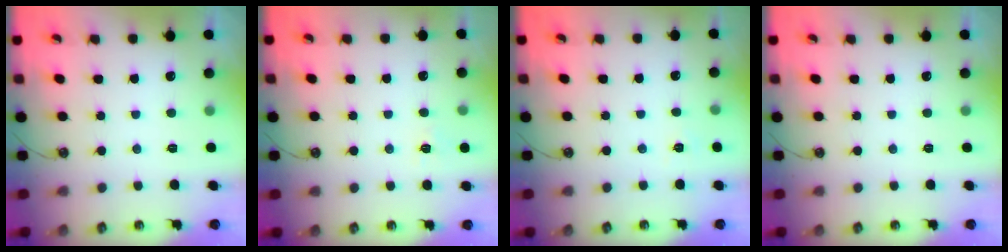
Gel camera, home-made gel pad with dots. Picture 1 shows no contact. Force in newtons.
{"total": 4.8, "press": 4.8, "slide": 0.6}
{"total": 2.6, "press": 2.6, "slide": 0.3}
{"total": 0.0}